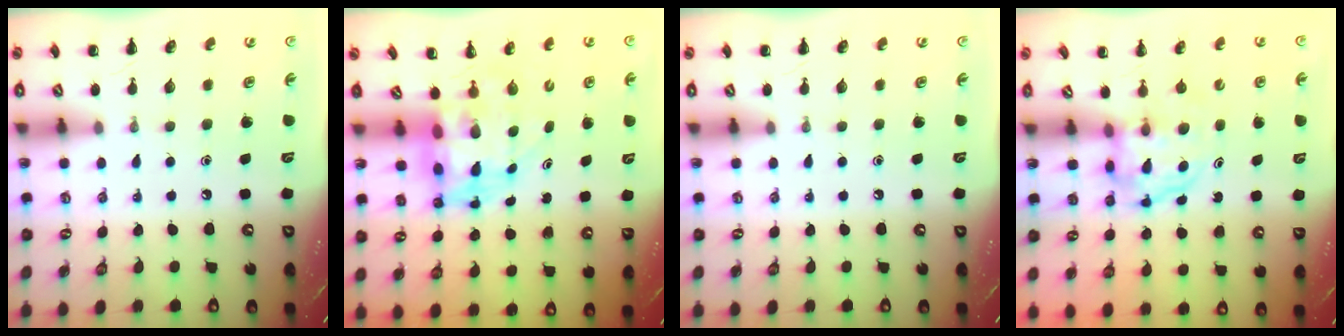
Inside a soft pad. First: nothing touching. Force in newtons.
{"total": 6.2, "press": 5.9, "slide": 1.8}
{"total": 0.0}
{"total": 3.8, "press": 3.8, "slide": 0.2}